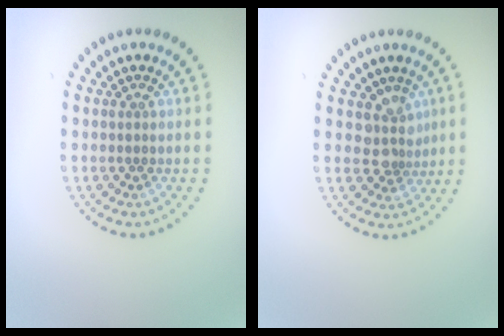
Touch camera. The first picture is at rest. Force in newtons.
{"total": 2.5, "press": 1.9, "slide": 1.6}